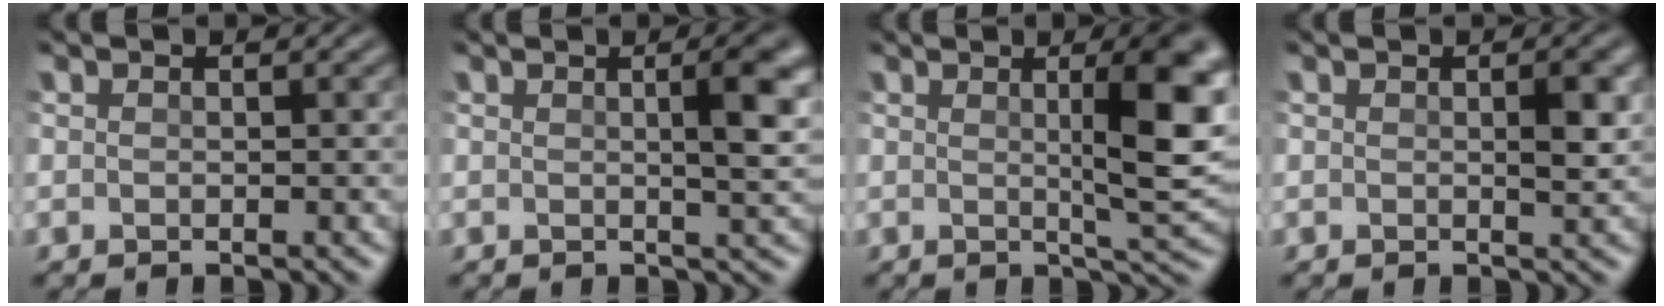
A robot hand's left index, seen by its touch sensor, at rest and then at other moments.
{"total": 3.8, "force": [0.9, 0.8, 3.6], "torque": [-0.055, 0.006, 0.015]}
{"total": 7.2, "force": [1.5, 1.2, 6.9], "torque": [-0.088, 0.004, 0.025]}
{"total": 2.6, "force": [0.4, 1.1, 2.3], "torque": [-0.036, 0.001, 0.007]}